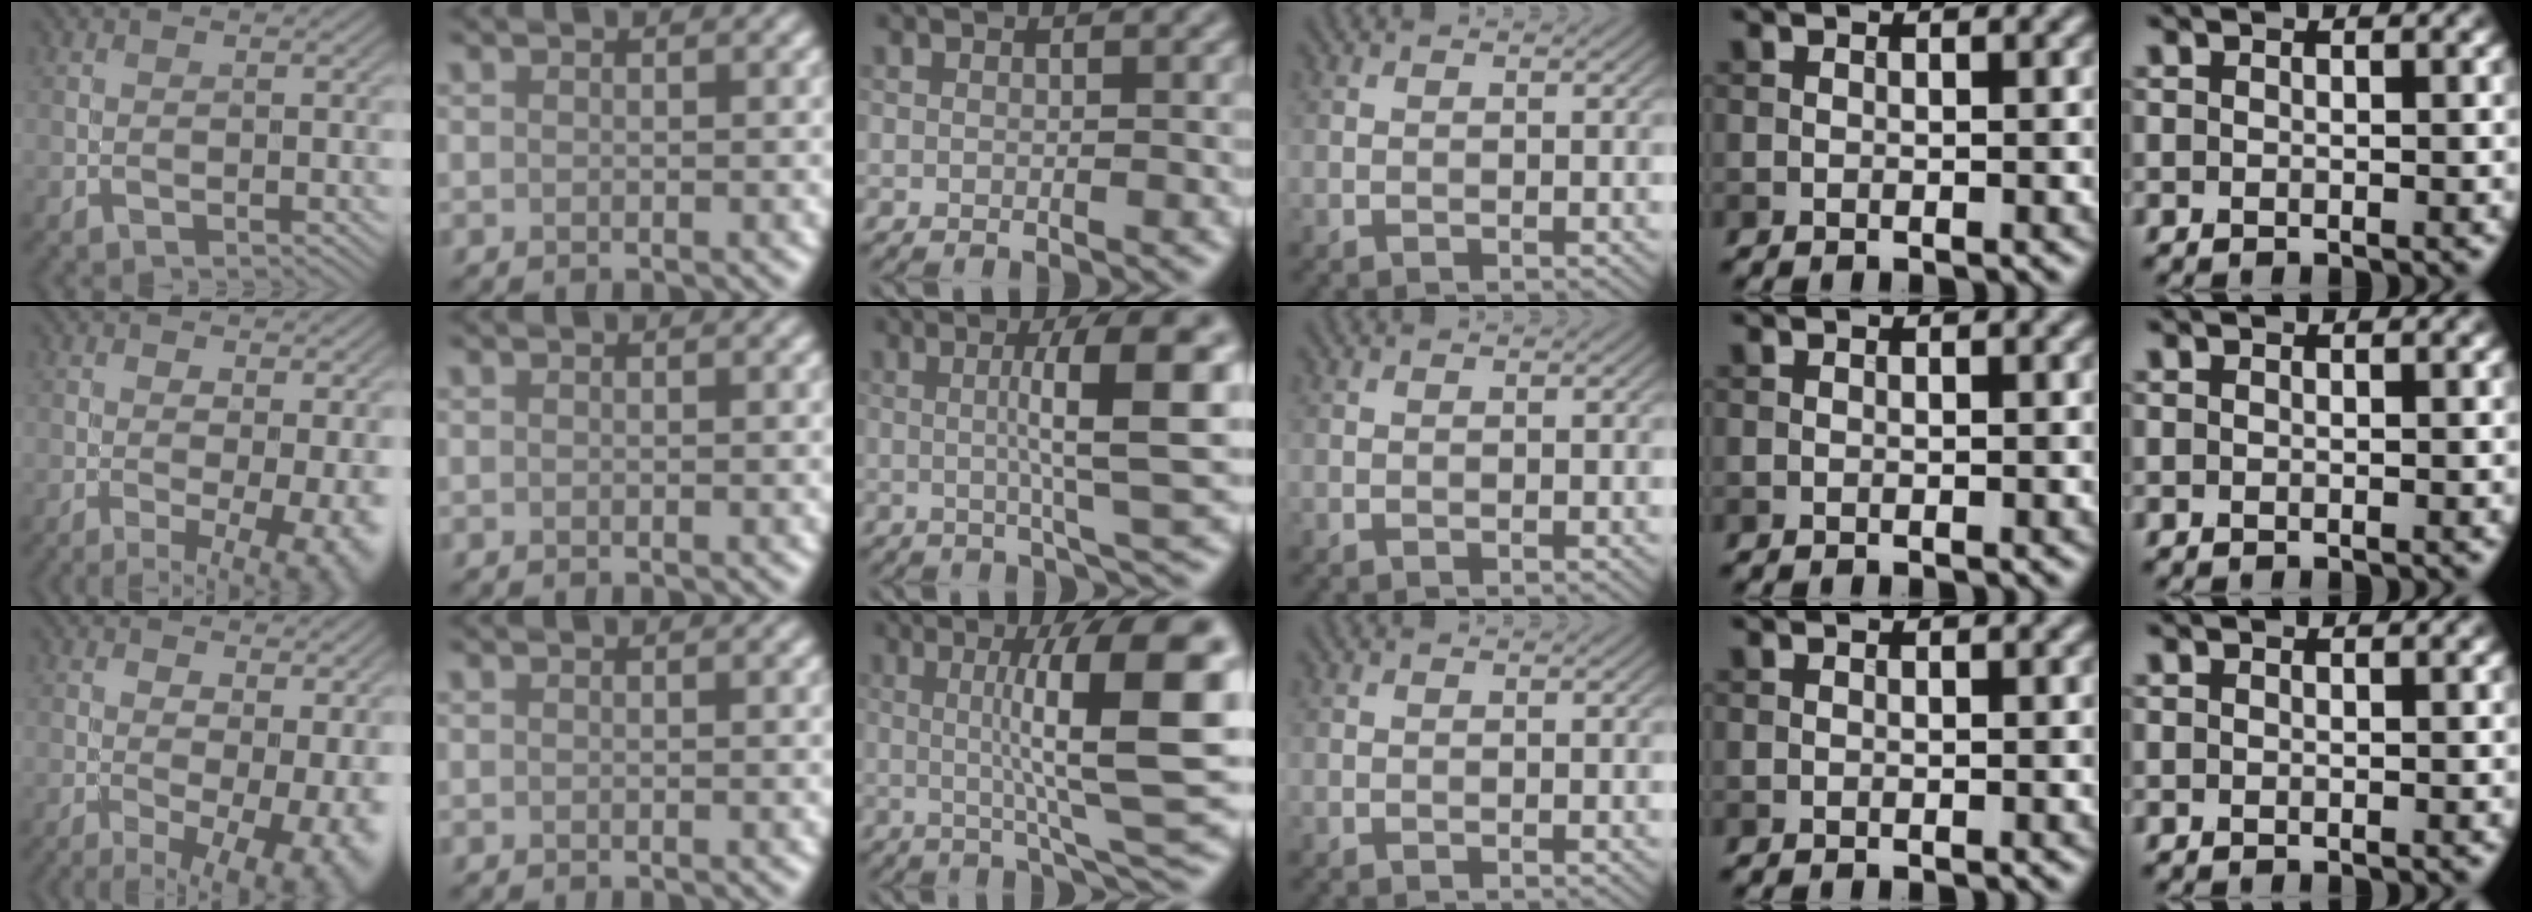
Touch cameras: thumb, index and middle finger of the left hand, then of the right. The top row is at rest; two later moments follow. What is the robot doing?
{"motion": "screw", "object": "dispenser bottle"}